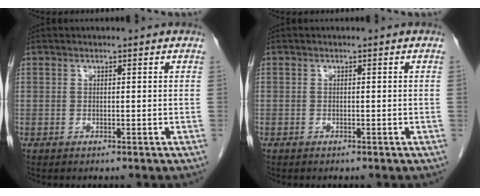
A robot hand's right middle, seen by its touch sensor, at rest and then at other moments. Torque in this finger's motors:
{"motor_torque": [0.49, -0.49, -0.85, -0.21]}